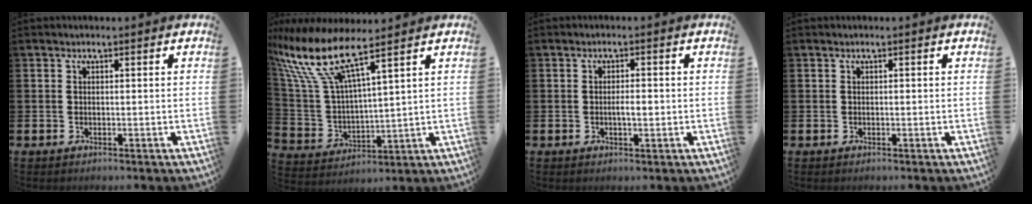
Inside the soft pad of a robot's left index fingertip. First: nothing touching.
{"total": 10.1, "force": [7.9, 2.0, 6.0], "torque": [-0.150, -0.041, 0.132]}
{"total": 1.8, "force": [-0.2, 0.7, 1.7], "torque": [-0.016, -0.002, -0.008]}
{"total": 0.0}